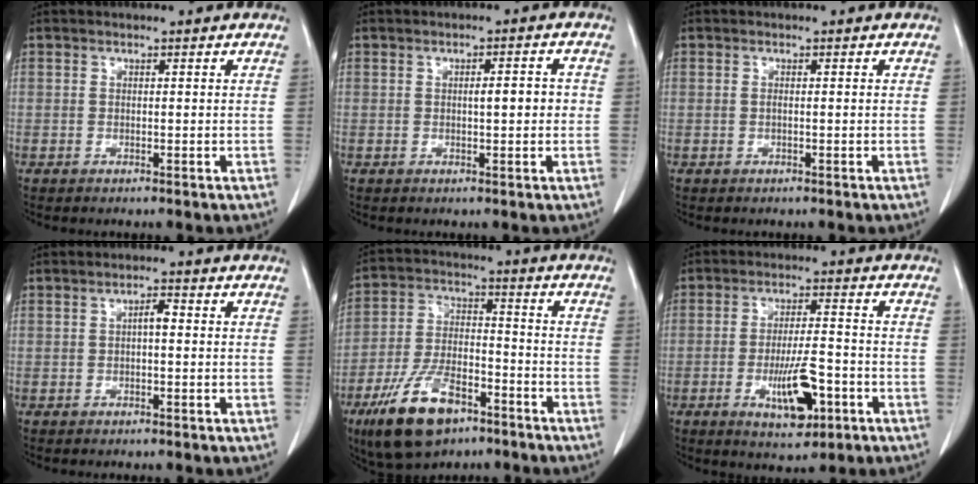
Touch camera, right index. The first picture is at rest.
{"total": 3.1, "force": [0.0, 0.7, 3.1], "torque": [-0.048, 0.003, 0.000]}
{"total": 0.7, "force": [0.0, 0.0, 0.7], "torque": [-0.016, -0.001, 0.001]}
{"total": 1.9, "force": [0.0, 0.5, 1.8], "torque": [-0.031, 0.005, -0.001]}
{"total": 13.2, "force": [-8.1, 5.7, 8.7], "torque": [-0.177, -0.003, -0.145]}
{"total": 9.0, "force": [-3.4, 2.5, 8.0], "torque": [-0.140, -0.006, -0.051]}